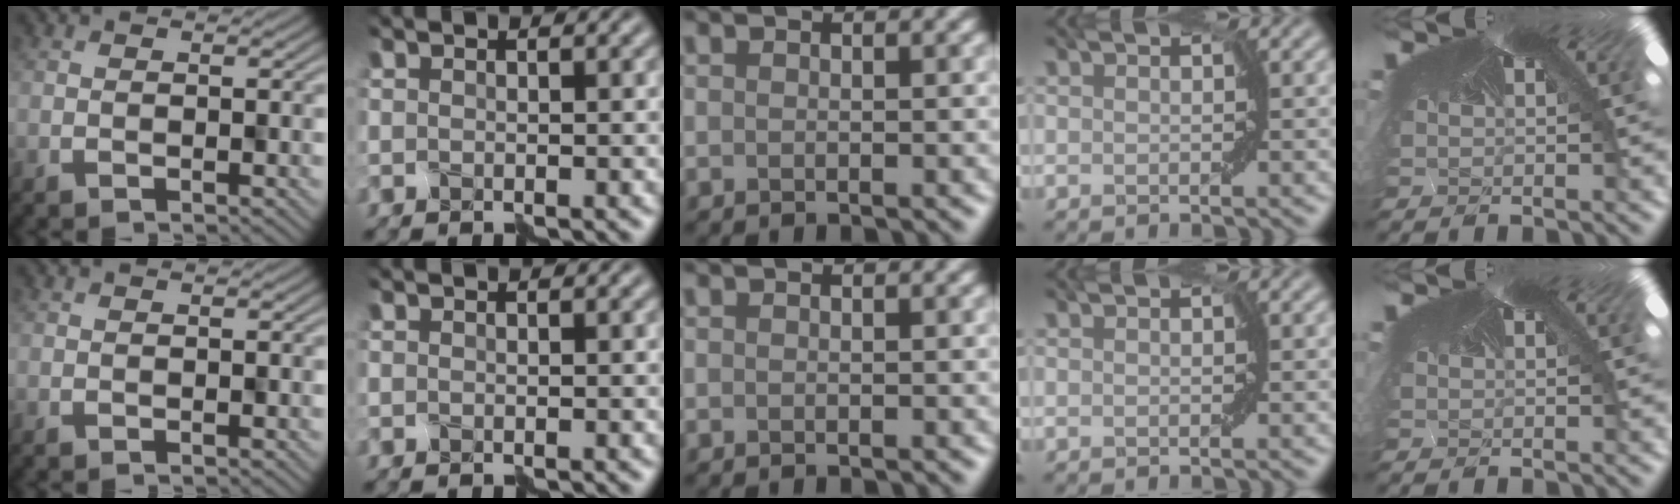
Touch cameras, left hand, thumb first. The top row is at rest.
{}